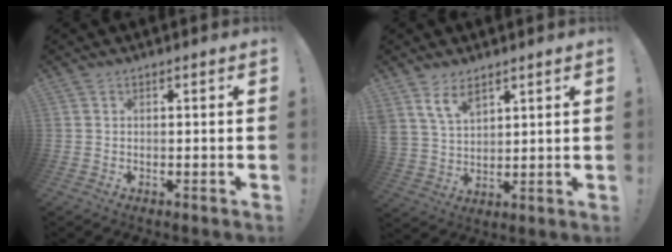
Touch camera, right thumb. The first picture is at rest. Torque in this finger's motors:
{"motor_torque": [0.33, 0.42, 1.06, 0.73, 0.13]}